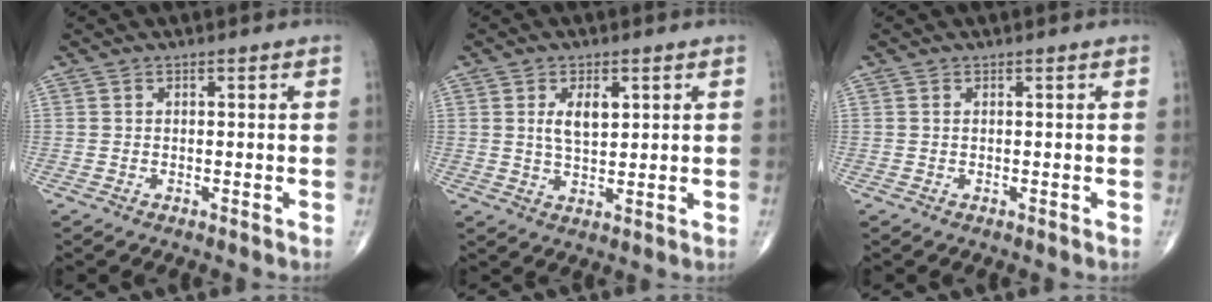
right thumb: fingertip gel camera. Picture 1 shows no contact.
{"total": 5.3, "force": [1.6, 2.7, 4.3], "torque": [-0.064, -0.011, 0.029]}
{"total": 0.0}